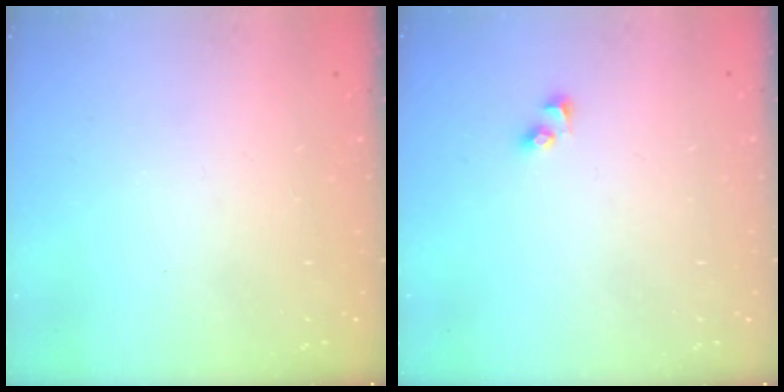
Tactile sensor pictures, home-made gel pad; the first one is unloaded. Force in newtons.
{"total": 2.5, "press": 2.5, "slide": 0.3}